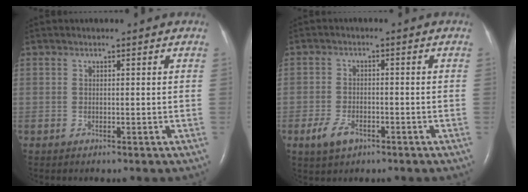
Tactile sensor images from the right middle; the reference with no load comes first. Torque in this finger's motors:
{"motor_torque": [0.32, -0.25, 0.07, 0.01]}